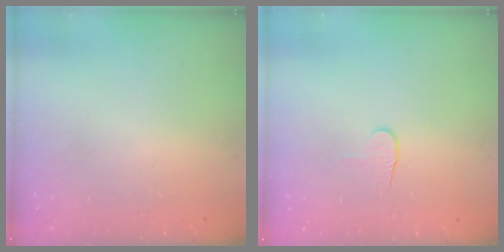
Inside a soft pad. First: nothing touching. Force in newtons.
{"total": 4.5, "press": 4.5, "slide": 0.5}